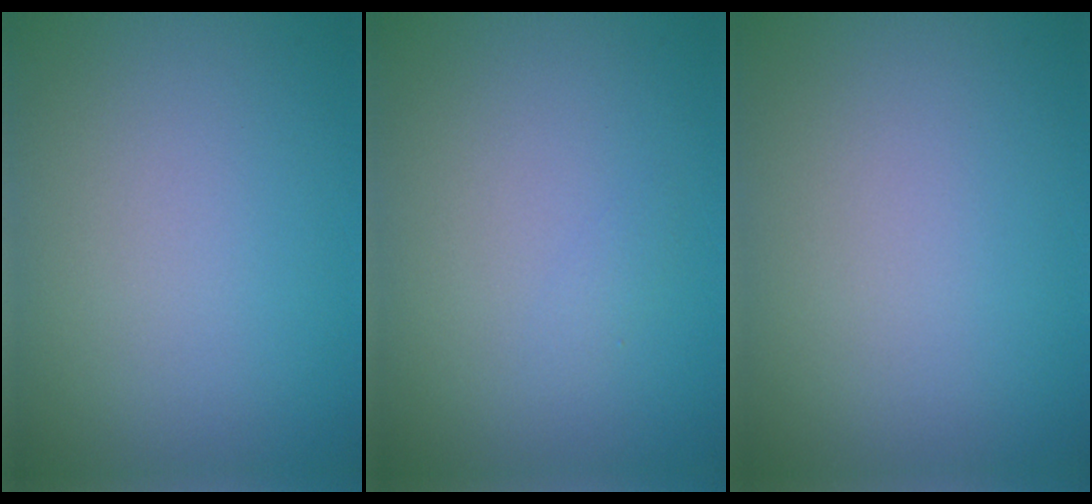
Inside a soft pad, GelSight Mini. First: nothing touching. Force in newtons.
{"total": 0.5, "press": 0.5, "slide": 0.0}
{"total": 0.0}